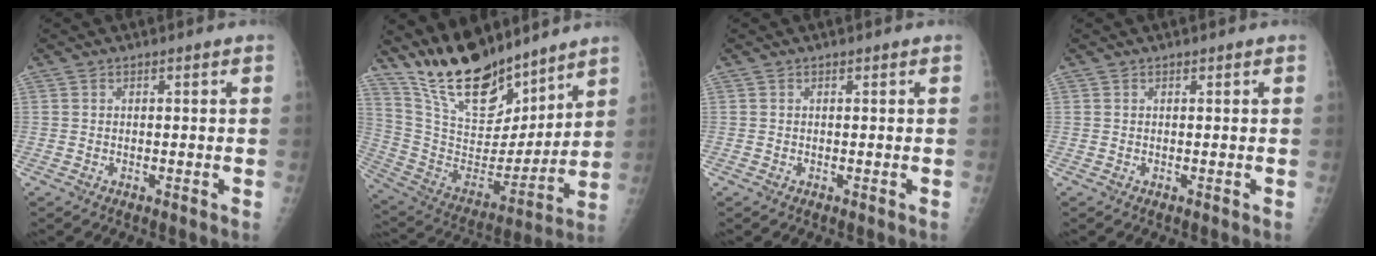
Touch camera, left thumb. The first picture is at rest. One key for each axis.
{"total": 20.8, "fx": 17.2, "fy": 7.4, "fz": 9.0, "tx": -0.123, "ty": -0.095, "tz": 0.313}
{"total": 0.0}
{"total": 0.0}